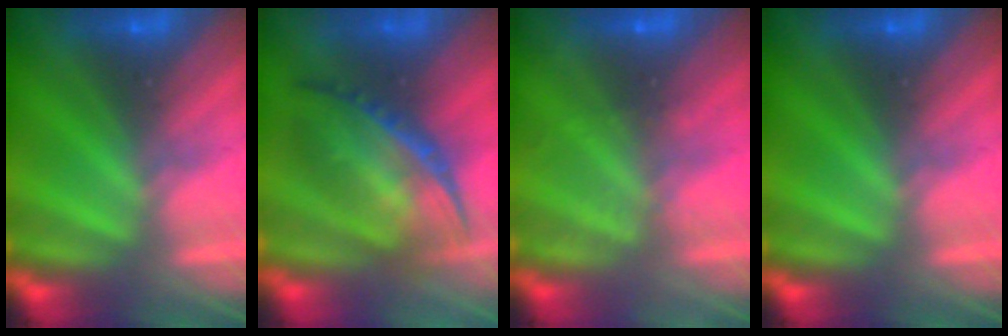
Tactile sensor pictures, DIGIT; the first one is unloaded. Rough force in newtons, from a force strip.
{"total": 6.8}
{"total": 1.8}
{"total": 0.0}